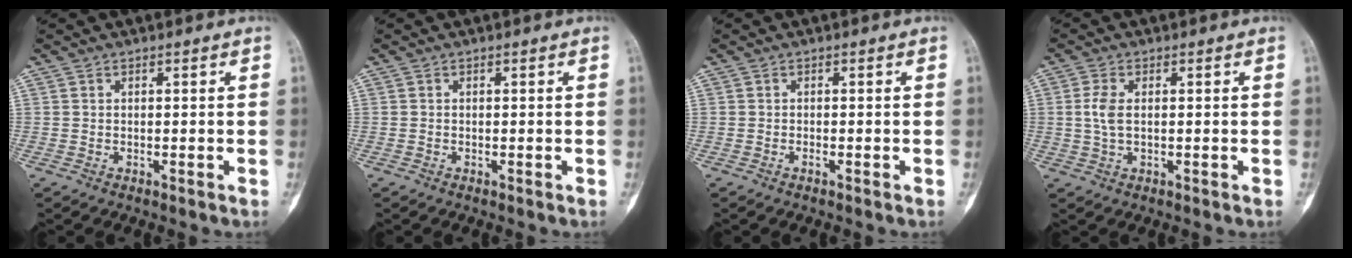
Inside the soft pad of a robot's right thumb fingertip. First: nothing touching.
{"total": 0.0}
{"total": 0.6, "force": [-0.4, 0.2, 0.4], "torque": [-0.010, 0.003, -0.007]}
{"total": 3.8, "force": [0.3, 1.9, 3.3], "torque": [-0.081, 0.003, 0.005]}